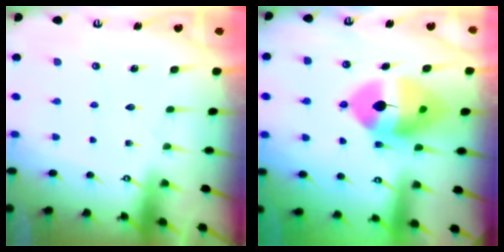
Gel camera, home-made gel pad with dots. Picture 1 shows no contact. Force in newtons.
{"total": 12.7, "press": 12.6, "slide": 1.8}